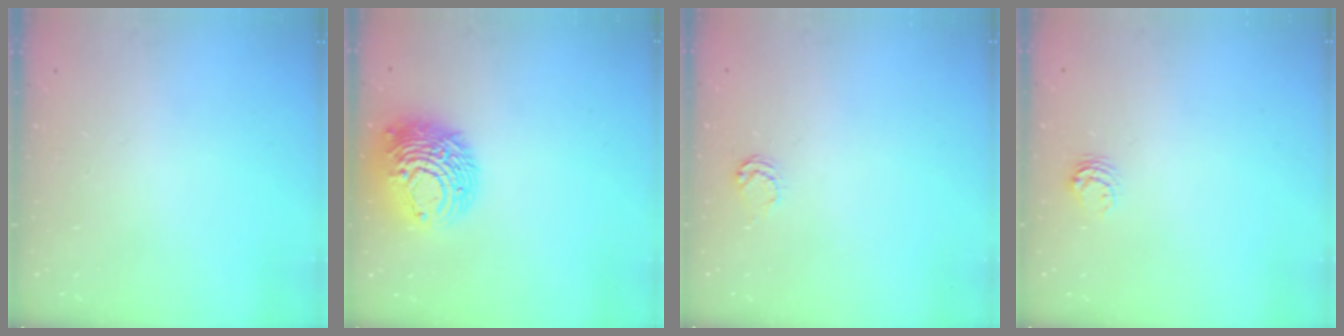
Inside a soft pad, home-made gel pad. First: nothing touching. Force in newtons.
{"total": 13.8, "press": 13.7, "slide": 1.8}
{"total": 4.3, "press": 4.2, "slide": 0.6}
{"total": 3.5, "press": 3.5, "slide": 0.5}